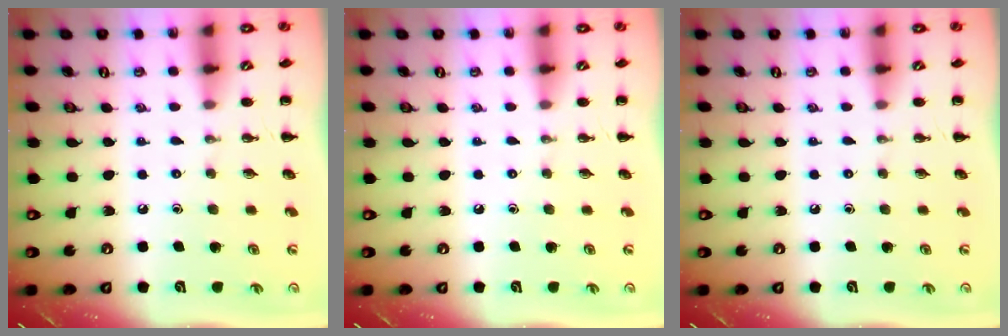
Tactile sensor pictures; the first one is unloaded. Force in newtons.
{"total": 0.0}
{"total": 0.0}